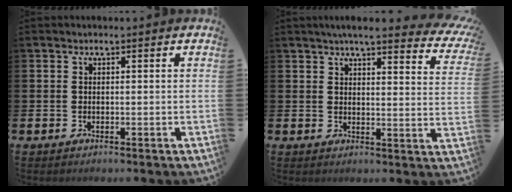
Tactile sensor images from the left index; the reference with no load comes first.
{"total": 5.2, "force": [4.6, 0.5, 2.4], "torque": [-0.046, -0.030, 0.073]}